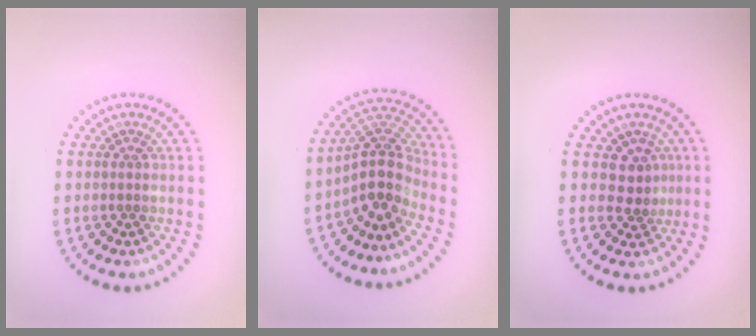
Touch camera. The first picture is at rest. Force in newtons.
{"total": 4.4, "press": 3.2, "slide": 3.0}
{"total": 2.2, "press": 1.7, "slide": 1.4}